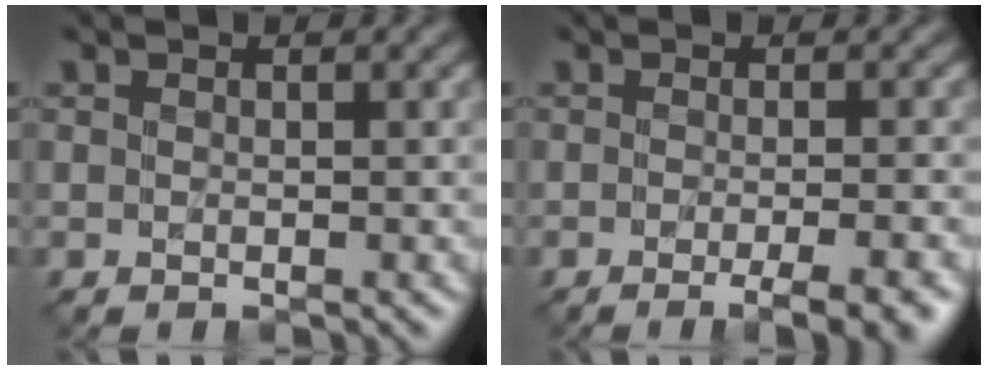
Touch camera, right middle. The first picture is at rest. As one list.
[{"total": 4.9, "force": [-2.3, 1.3, 4.1], "torque": [-0.035, 0.000, -0.023]}]